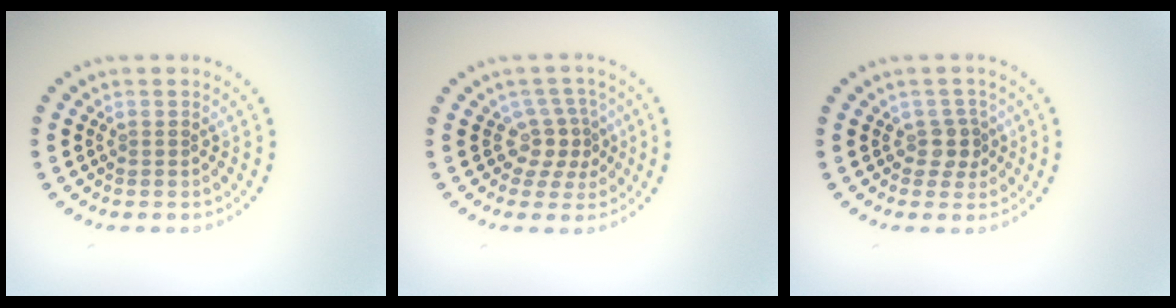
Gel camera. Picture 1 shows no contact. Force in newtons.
{"total": 2.9, "press": 2.0, "slide": 2.0}
{"total": 1.8, "press": 1.5, "slide": 1.1}